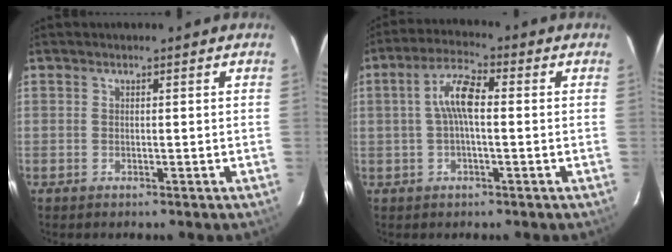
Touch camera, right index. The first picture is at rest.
{"total": 6.5, "force": [0.2, 1.9, 6.2], "torque": [-0.126, 0.018, 0.003]}